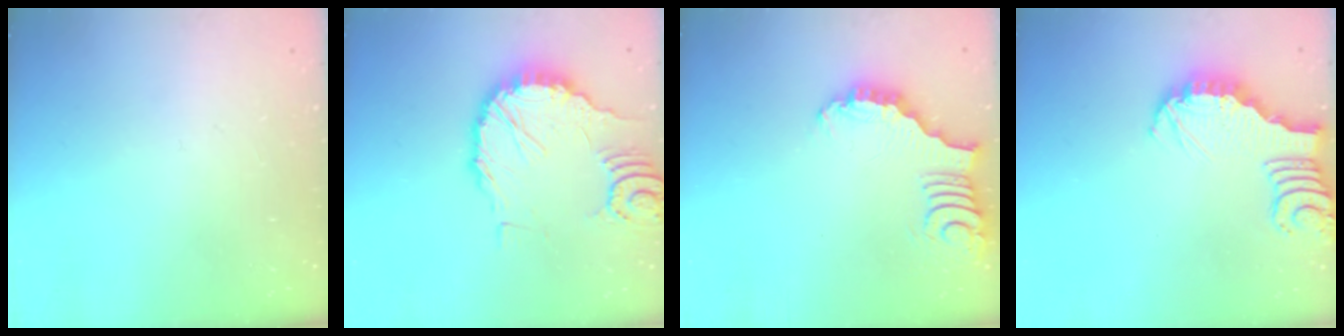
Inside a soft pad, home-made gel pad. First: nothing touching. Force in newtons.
{"total": 15.1, "press": 15.0, "slide": 1.7}
{"total": 3.4, "press": 3.3, "slide": 0.5}
{"total": 3.3, "press": 3.3, "slide": 0.3}